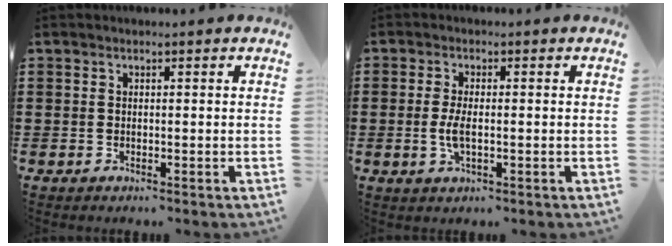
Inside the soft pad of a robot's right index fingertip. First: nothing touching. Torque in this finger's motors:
{"motor_torque": [0.81, 1.33, 0.03, 0.01]}